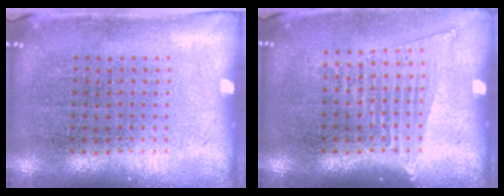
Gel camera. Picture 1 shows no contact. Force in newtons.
{"total": 1.4, "press": 1.2, "slide": 0.7}